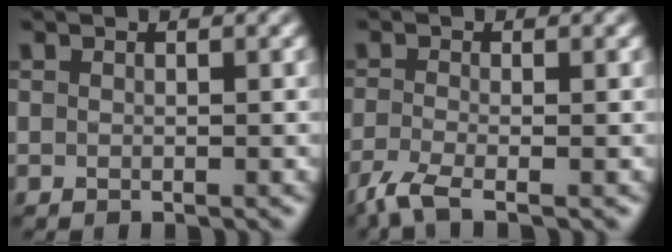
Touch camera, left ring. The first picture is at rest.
{"total": 3.4, "force": [-2.4, 0.6, 2.3], "torque": [-0.052, -0.010, -0.058]}